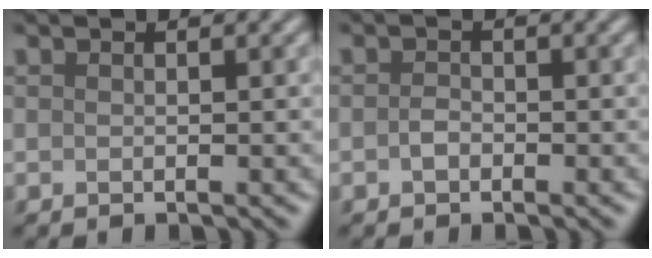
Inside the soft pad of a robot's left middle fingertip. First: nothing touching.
{"total": 1.0, "force": [-0.4, 0.7, 0.6], "torque": [-0.016, 0.000, -0.010]}